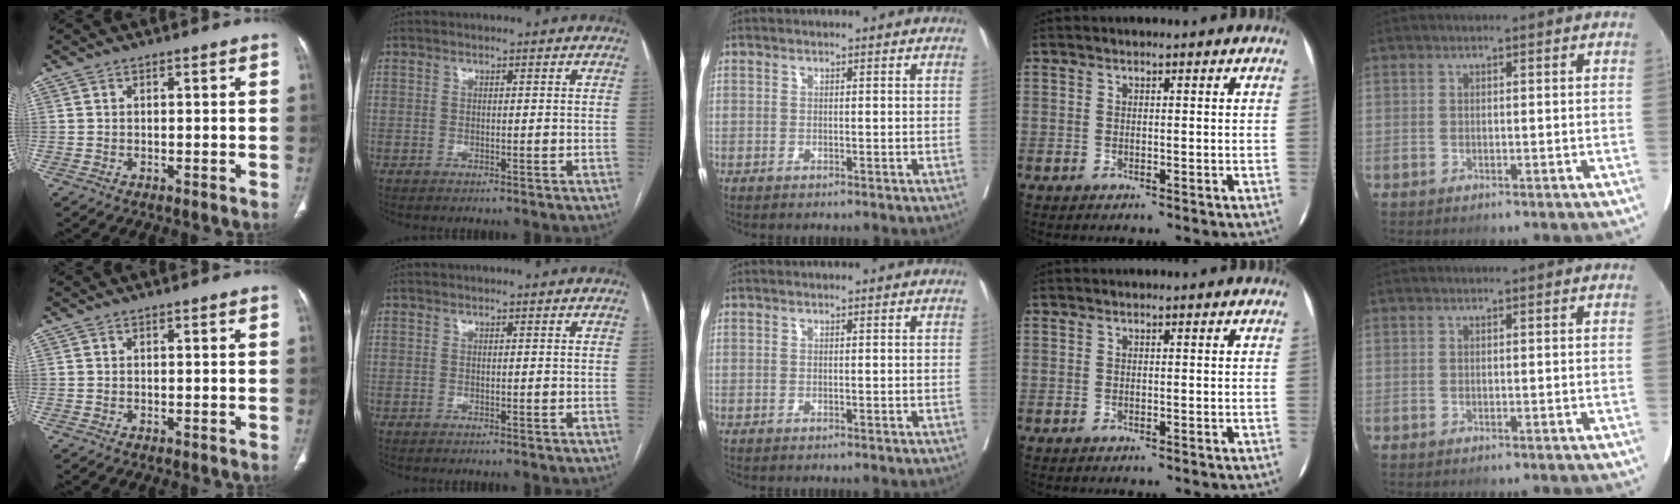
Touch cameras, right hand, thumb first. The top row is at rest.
{}